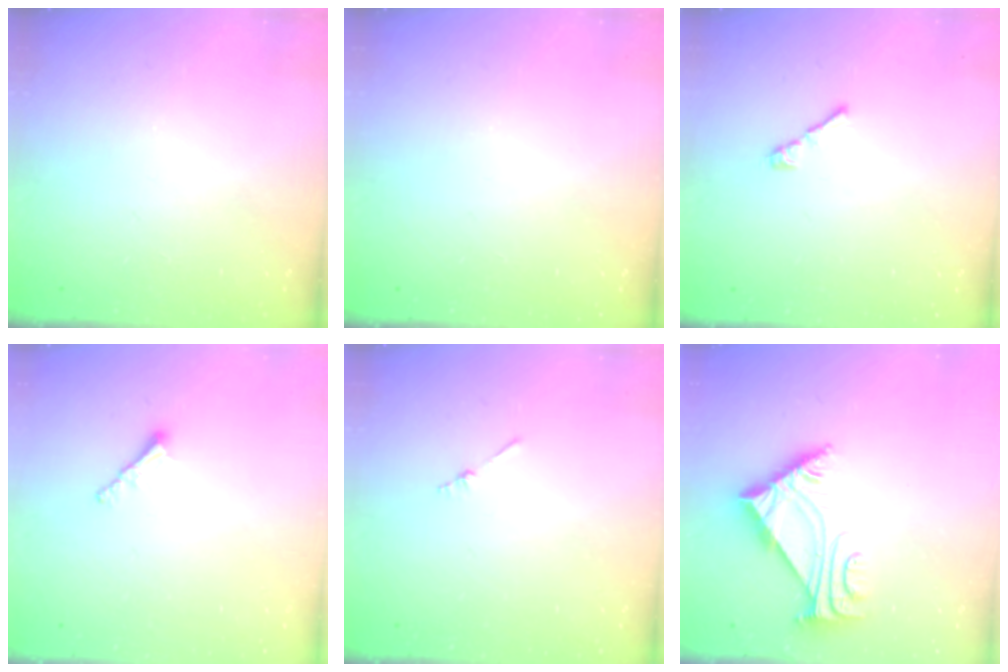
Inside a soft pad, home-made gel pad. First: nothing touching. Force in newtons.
{"total": 0.0}
{"total": 3.0, "press": 2.9, "slide": 0.8}
{"total": 1.9, "press": 1.9, "slide": 0.5}
{"total": 1.3, "press": 1.3, "slide": 0.3}
{"total": 5.5, "press": 5.4, "slide": 0.8}